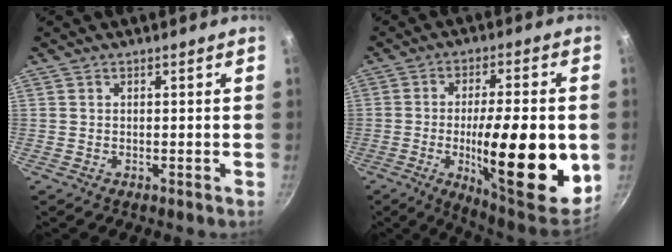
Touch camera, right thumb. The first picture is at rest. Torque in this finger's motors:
{"motor_torque": [2.47, 2.54, 1.95, -0.30, 0.63]}